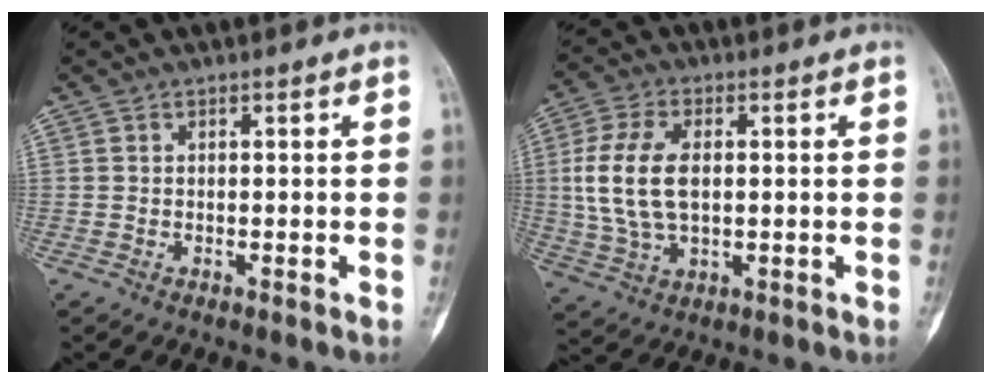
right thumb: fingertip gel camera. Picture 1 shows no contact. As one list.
[{"total": 12.0, "force": [0.9, 6.9, 9.8], "torque": [-0.204, 0.006, 0.020]}]